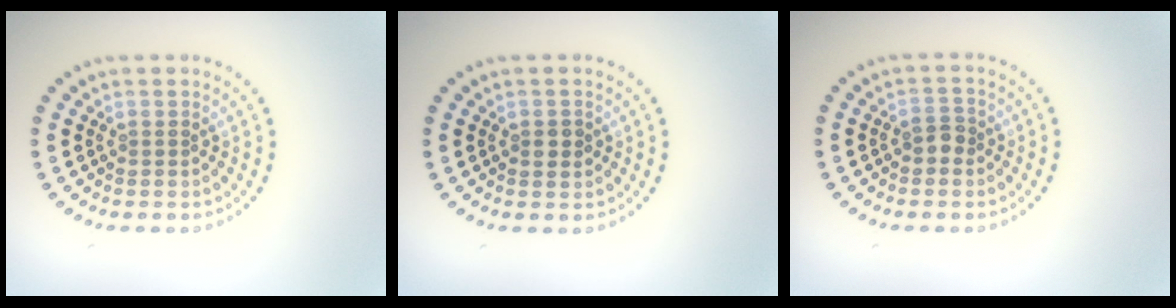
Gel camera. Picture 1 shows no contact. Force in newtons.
{"total": 1.4, "press": 1.4, "slide": 0.1}
{"total": 1.5, "press": 1.4, "slide": 0.5}